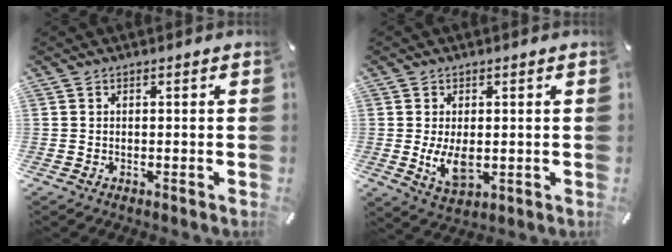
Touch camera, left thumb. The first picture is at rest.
{"total": 6.8, "force": [-0.2, 4.0, 5.5], "torque": [-0.115, -0.004, -0.004]}